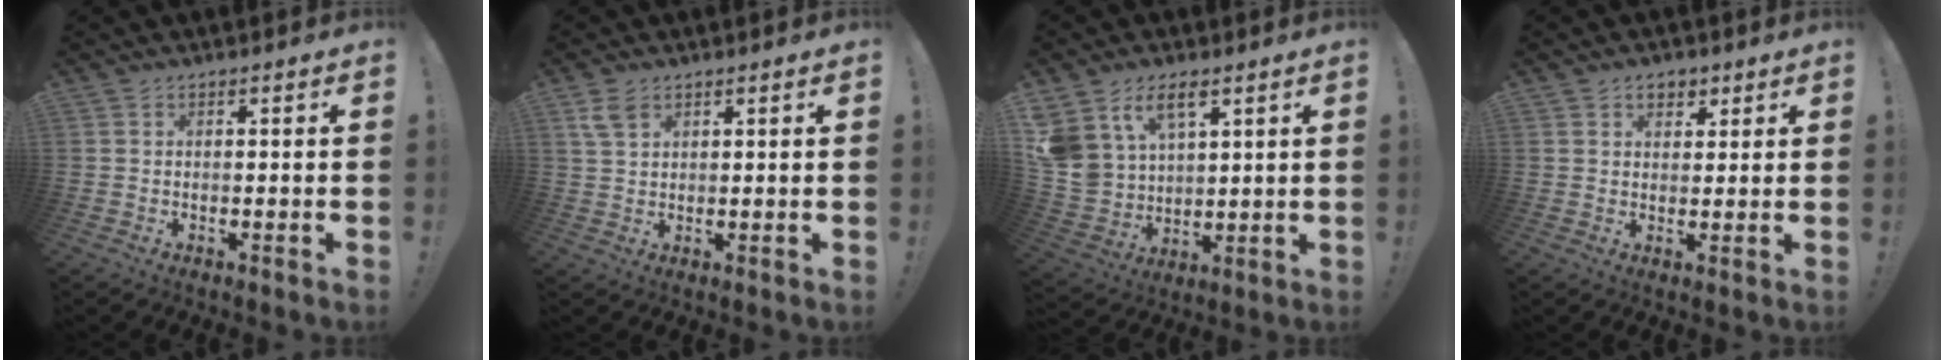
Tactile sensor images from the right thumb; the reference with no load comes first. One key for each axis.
{"total": 5.3, "fx": 3.1, "fy": 3.2, "fz": 3.0, "tx": -0.049, "ty": -0.007, "tz": 0.061}
{"total": 11.8, "fx": 7.0, "fy": 7.5, "fz": 5.9, "tx": -0.129, "ty": -0.043, "tz": 0.138}
{"total": 4.0, "fx": 2.1, "fy": 3.0, "fz": 1.6, "tx": -0.008, "ty": -0.006, "tz": 0.035}